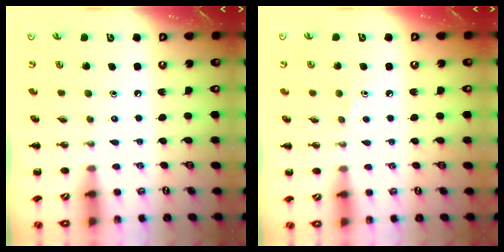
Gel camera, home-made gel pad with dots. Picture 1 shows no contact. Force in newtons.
{"total": 3.0, "press": 2.7, "slide": 1.2}